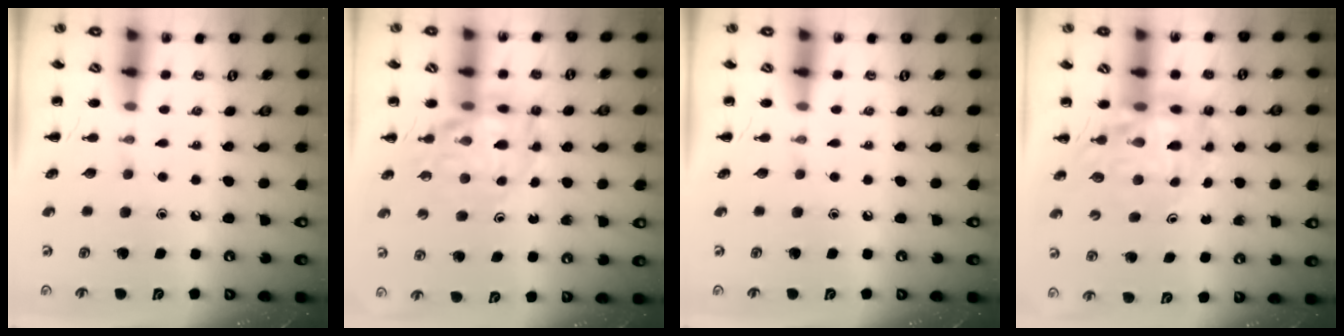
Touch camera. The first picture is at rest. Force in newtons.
{"total": 11.7, "press": 11.2, "slide": 3.3}
{"total": 0.0}
{"total": 10.6, "press": 10.1, "slide": 3.3}